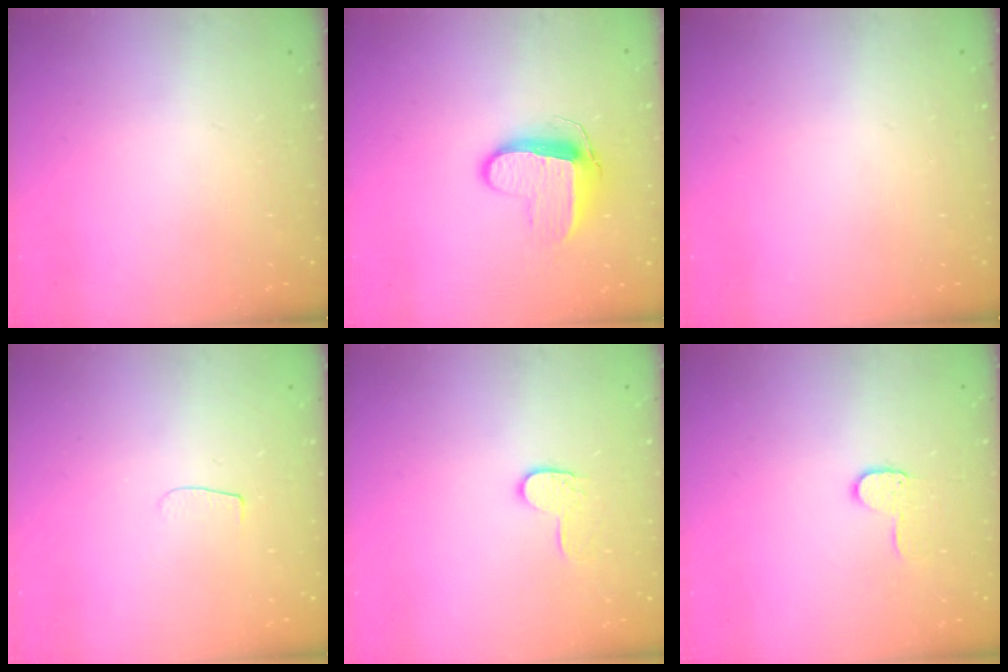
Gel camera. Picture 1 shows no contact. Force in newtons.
{"total": 10.0, "press": 10.0, "slide": 0.2}
{"total": 0.0}
{"total": 3.3, "press": 3.3, "slide": 0.3}
{"total": 7.3, "press": 7.3, "slide": 0.2}
{"total": 6.5, "press": 6.4, "slide": 0.4}